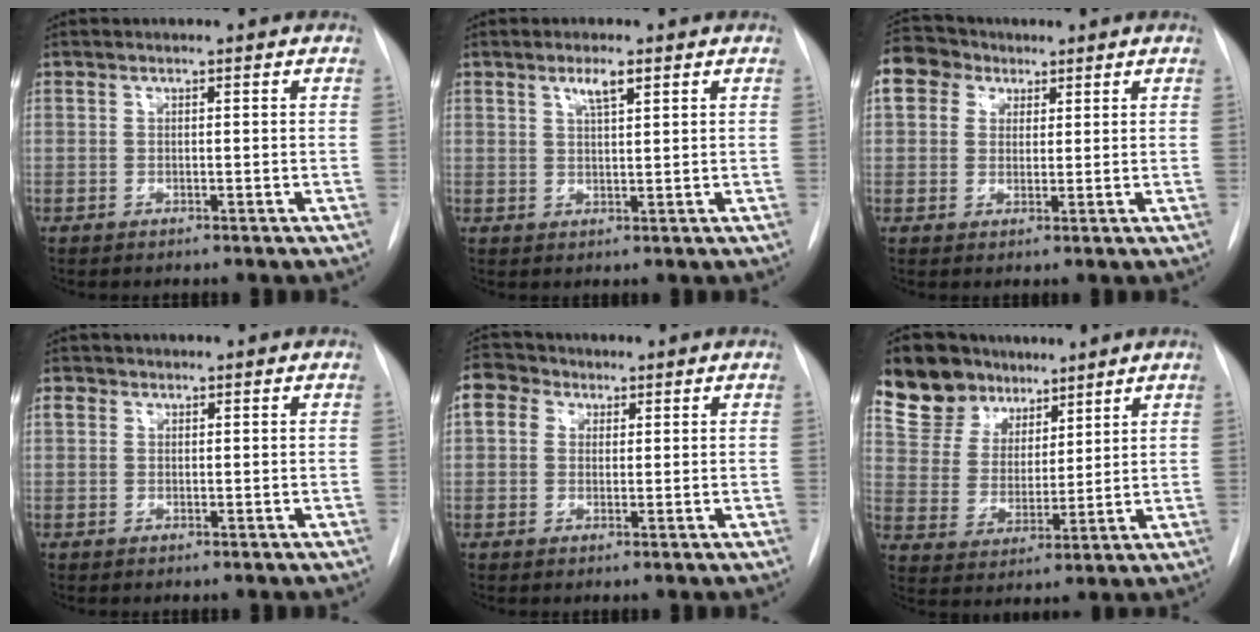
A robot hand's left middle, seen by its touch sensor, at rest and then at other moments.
{"total": 2.9, "force": [1.7, 0.4, 2.3], "torque": [-0.042, 0.001, 0.030]}
{"total": 13.8, "force": [6.6, 10.9, 5.2], "torque": [-0.156, 0.064, 0.125]}
{"total": 1.4, "force": [0.6, 1.2, 0.4], "torque": [-0.005, 0.010, 0.007]}
{"total": 6.8, "force": [2.5, 5.7, 2.8], "torque": [-0.067, 0.032, 0.046]}
{"total": 11.3, "force": [8.3, 7.0, 2.8], "torque": [-0.054, 0.031, 0.156]}